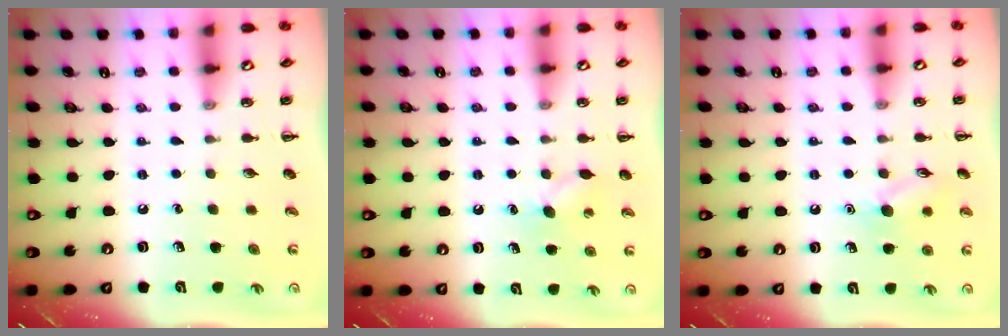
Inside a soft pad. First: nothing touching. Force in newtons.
{"total": 6.5, "press": 6.3, "slide": 1.6}
{"total": 8.5, "press": 8.5, "slide": 1.1}